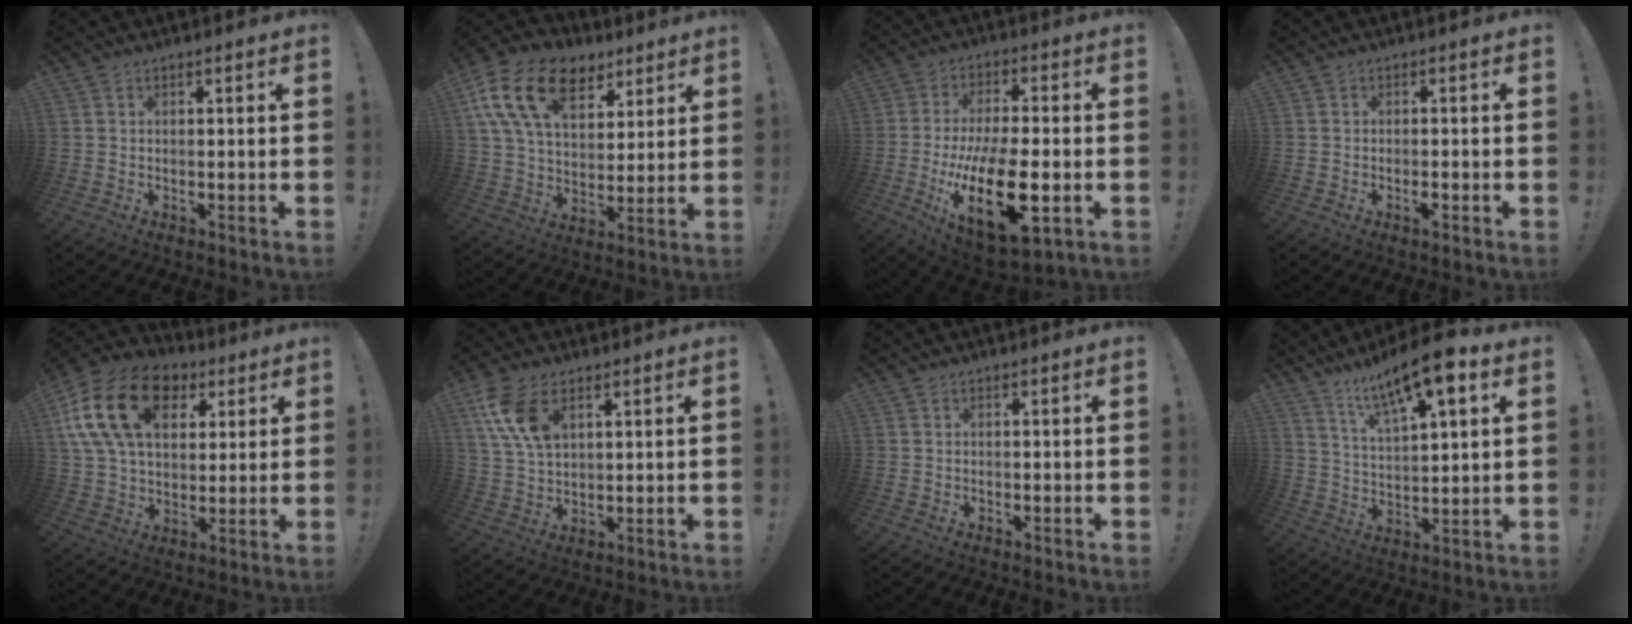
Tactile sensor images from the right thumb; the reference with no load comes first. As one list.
[{"total": 20.0, "force": [9.7, 12.6, 12.1], "torque": [-0.199, -0.038, 0.178]}, {"total": 21.7, "force": [-5.4, 9.2, 18.9], "torque": [-0.338, 0.007, -0.078]}, {"total": 1.7, "force": [-1.1, 0.4, 1.2], "torque": [-0.026, 0.006, -0.016]}, {"total": 21.9, "force": [7.9, 14.5, 14.3], "torque": [-0.256, -0.024, 0.145]}, {"total": 11.9, "force": [5.8, 6.8, 7.9], "torque": [-0.165, -0.008, 0.111]}, {"total": 0.0}, {"total": 14.2, "force": [8.7, 4.2, 10.4], "torque": [-0.182, -0.039, 0.144]}]